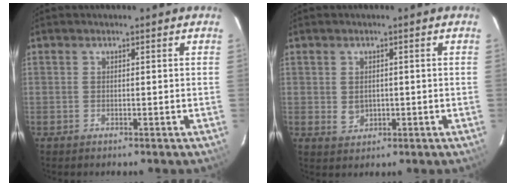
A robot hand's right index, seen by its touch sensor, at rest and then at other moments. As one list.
[{"total": 2.6, "force": [0.0, 2.3, 1.3], "torque": [-0.022, 0.002, 0.005]}]